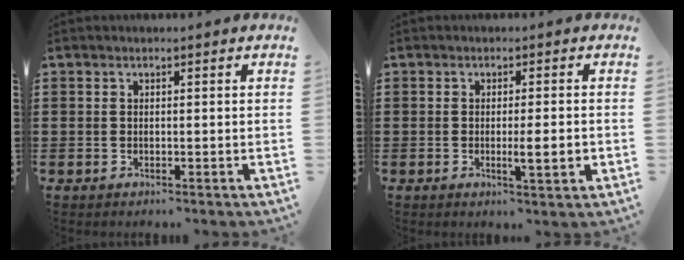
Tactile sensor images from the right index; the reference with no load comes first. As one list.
[{"total": 3.8, "force": [-0.6, 0.5, 3.7], "torque": [-0.063, -0.002, -0.011]}]